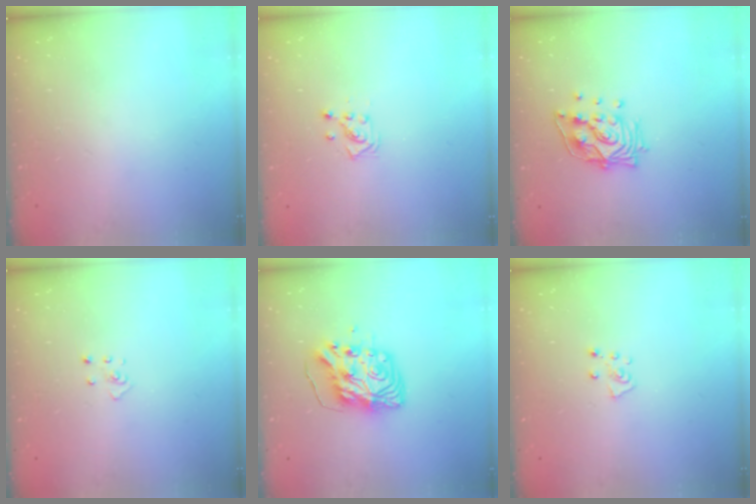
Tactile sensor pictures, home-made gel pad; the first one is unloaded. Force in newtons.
{"total": 3.3, "press": 3.2, "slide": 0.5}
{"total": 14.1, "press": 14.0, "slide": 1.8}
{"total": 2.9, "press": 2.9, "slide": 0.2}
{"total": 11.0, "press": 10.9, "slide": 1.6}
{"total": 4.7, "press": 4.7, "slide": 0.5}